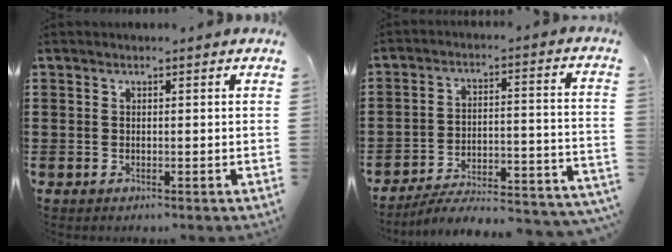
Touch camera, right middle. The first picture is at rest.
{"total": 5.6, "force": [-5.2, 0.3, 2.1], "torque": [-0.030, -0.009, -0.104]}